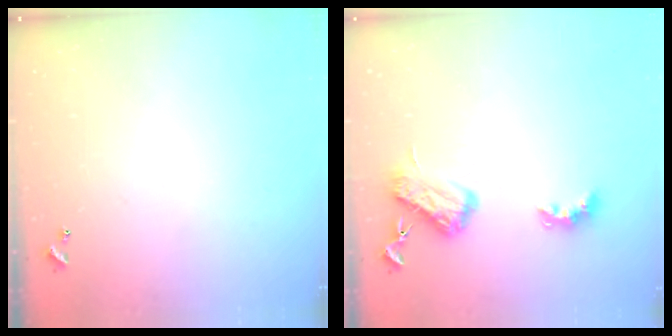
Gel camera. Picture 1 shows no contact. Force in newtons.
{"total": 6.3, "press": 6.3, "slide": 0.9}